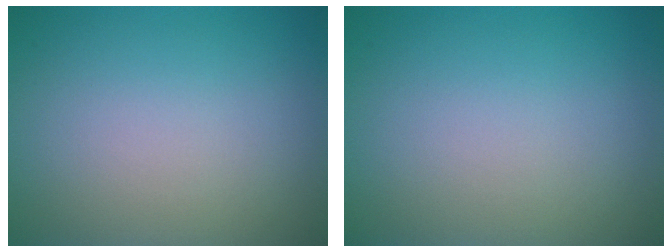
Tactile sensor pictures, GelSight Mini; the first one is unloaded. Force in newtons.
{"total": 0.0}